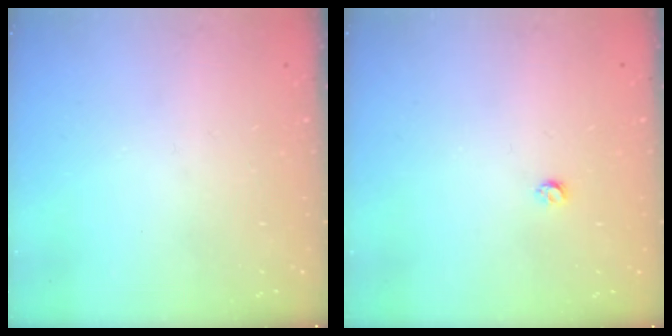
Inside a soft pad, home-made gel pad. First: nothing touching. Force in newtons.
{"total": 2.9, "press": 2.8, "slide": 0.5}